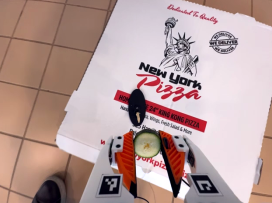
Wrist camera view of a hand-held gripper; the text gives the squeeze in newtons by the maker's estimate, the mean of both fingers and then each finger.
{"total": 8.0, "left": 8.0, "right": 8.1}